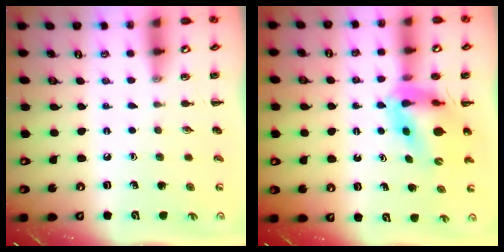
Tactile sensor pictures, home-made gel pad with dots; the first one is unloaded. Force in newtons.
{"total": 8.0, "press": 7.7, "slide": 2.3}